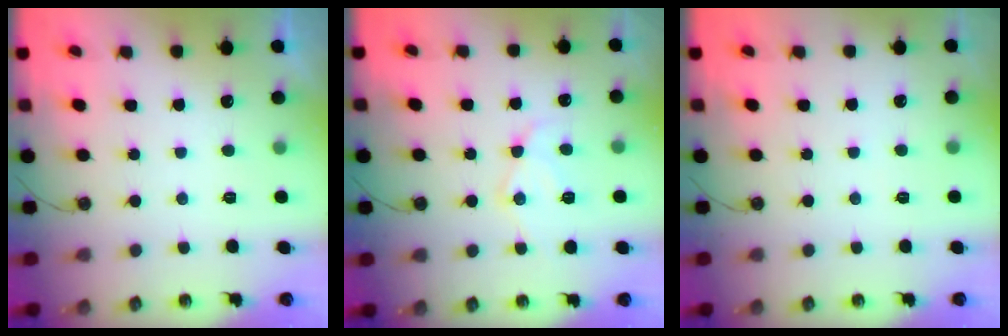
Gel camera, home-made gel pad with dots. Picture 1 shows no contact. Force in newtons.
{"total": 12.9, "press": 12.9, "slide": 1.1}
{"total": 3.0, "press": 2.9, "slide": 0.4}